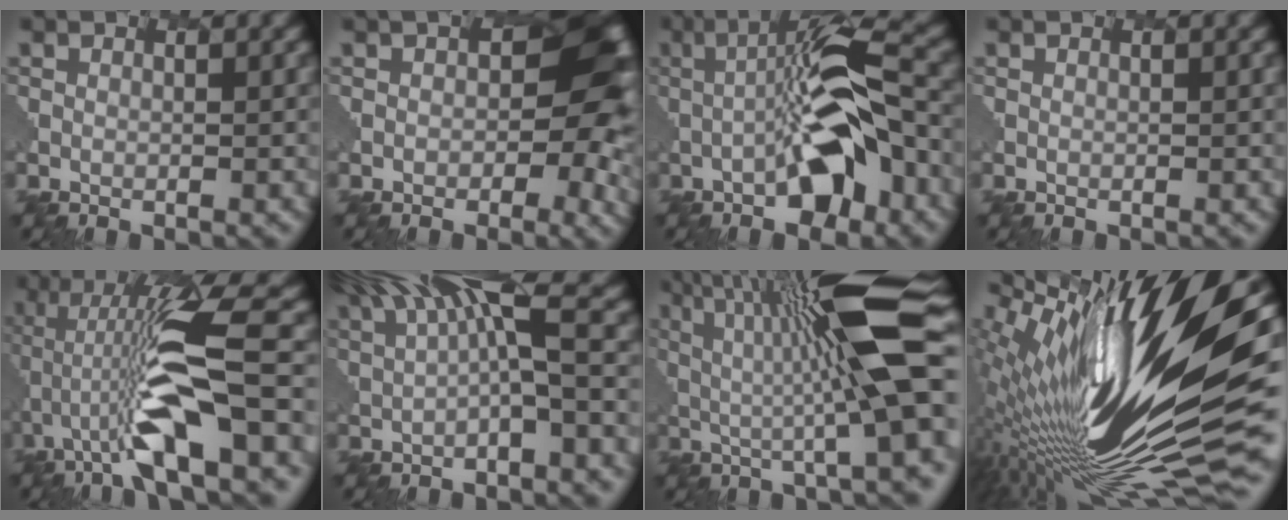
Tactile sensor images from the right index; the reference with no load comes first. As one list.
[{"total": 4.6, "force": [0.8, 3.2, 3.2], "torque": [-0.052, 0.012, -0.022]}, {"total": 8.1, "force": [-2.5, 2.3, 7.4], "torque": [-0.150, 0.012, -0.070]}, {"total": 0.0}, {"total": 7.3, "force": [-1.9, 1.0, 7.0], "torque": [-0.171, 0.026, -0.061]}, {"total": 8.7, "force": [4.3, 2.0, 7.3], "torque": [-0.138, 0.026, 0.053]}, {"total": 10.7, "force": [2.3, 0.8, 10.4], "torque": [-0.182, 0.022, 0.010]}, {"total": 14.0, "force": [3.0, 3.0, 13.3], "torque": [-0.286, -0.013, 0.035]}]